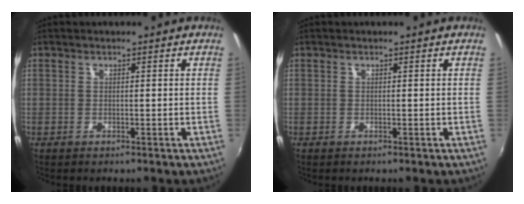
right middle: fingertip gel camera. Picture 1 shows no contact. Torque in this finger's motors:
{"motor_torque": [0.00, -0.01, -0.01, 0.00]}